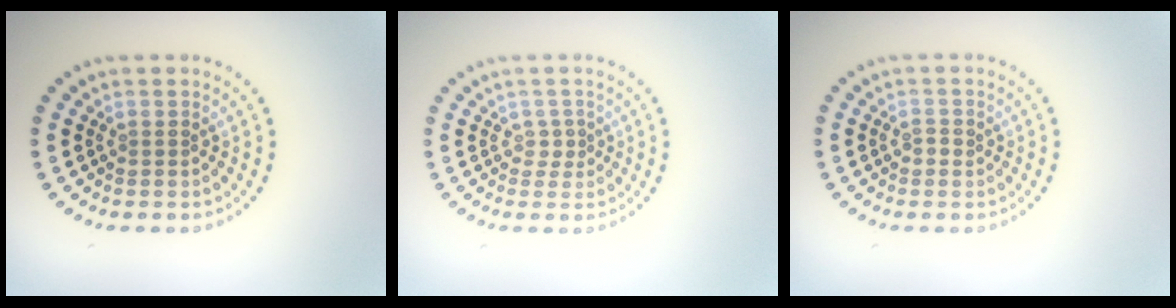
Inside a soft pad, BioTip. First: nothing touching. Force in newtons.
{"total": 0.9, "press": 0.8, "slide": 0.6}
{"total": 1.0, "press": 0.9, "slide": 0.3}